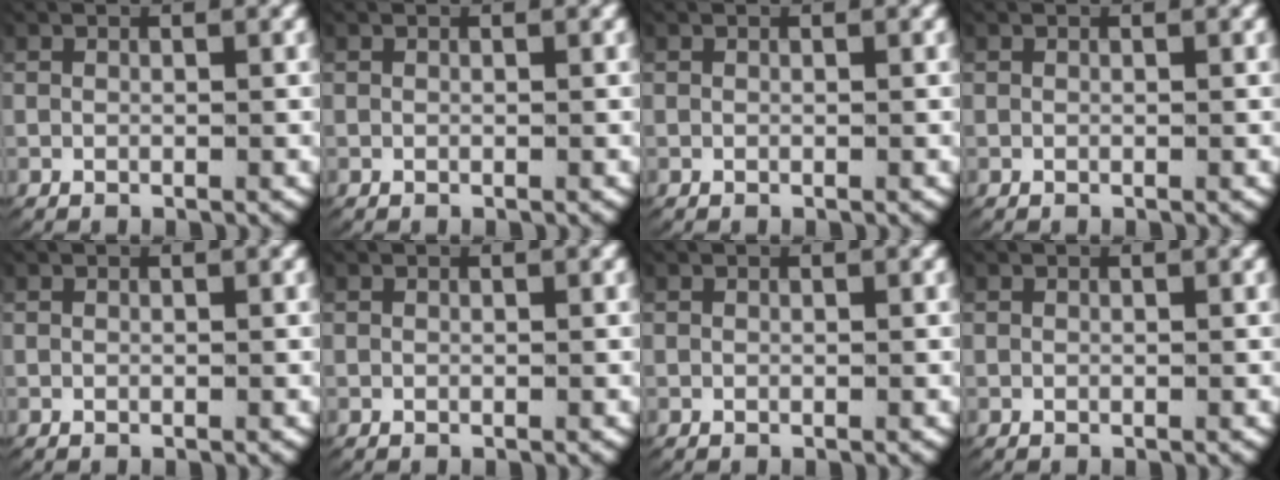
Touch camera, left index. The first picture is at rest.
{"total": 0.0}
{"total": 0.0}
{"total": 0.0}
{"total": 0.0}
{"total": 0.0}
{"total": 0.0}
{"total": 0.0}